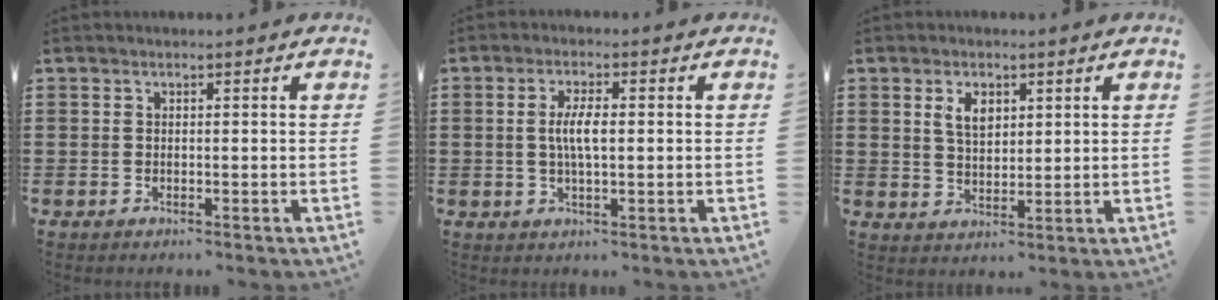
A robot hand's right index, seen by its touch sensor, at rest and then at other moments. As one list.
[{"total": 4.3, "force": [0.2, 1.1, 4.1], "torque": [-0.084, -0.002, -0.001]}, {"total": 3.9, "force": [1.8, 2.2, 2.7], "torque": [-0.061, 0.010, 0.031]}]